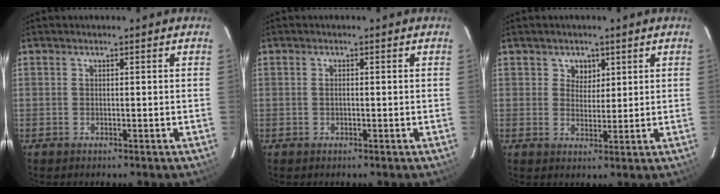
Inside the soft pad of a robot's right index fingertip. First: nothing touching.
{"total": 0.7, "force": [-0.1, 0.3, 0.6], "torque": [-0.013, 0.002, -0.003]}
{"total": 3.3, "force": [1.6, 2.8, 0.5], "torque": [0.001, 0.006, 0.027]}